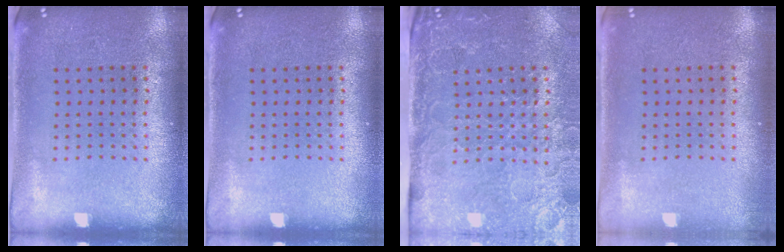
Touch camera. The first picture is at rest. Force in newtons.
{"total": 0.0}
{"total": 4.3, "press": 3.6, "slide": 2.4}
{"total": 0.8, "press": 0.7, "slide": 0.4}